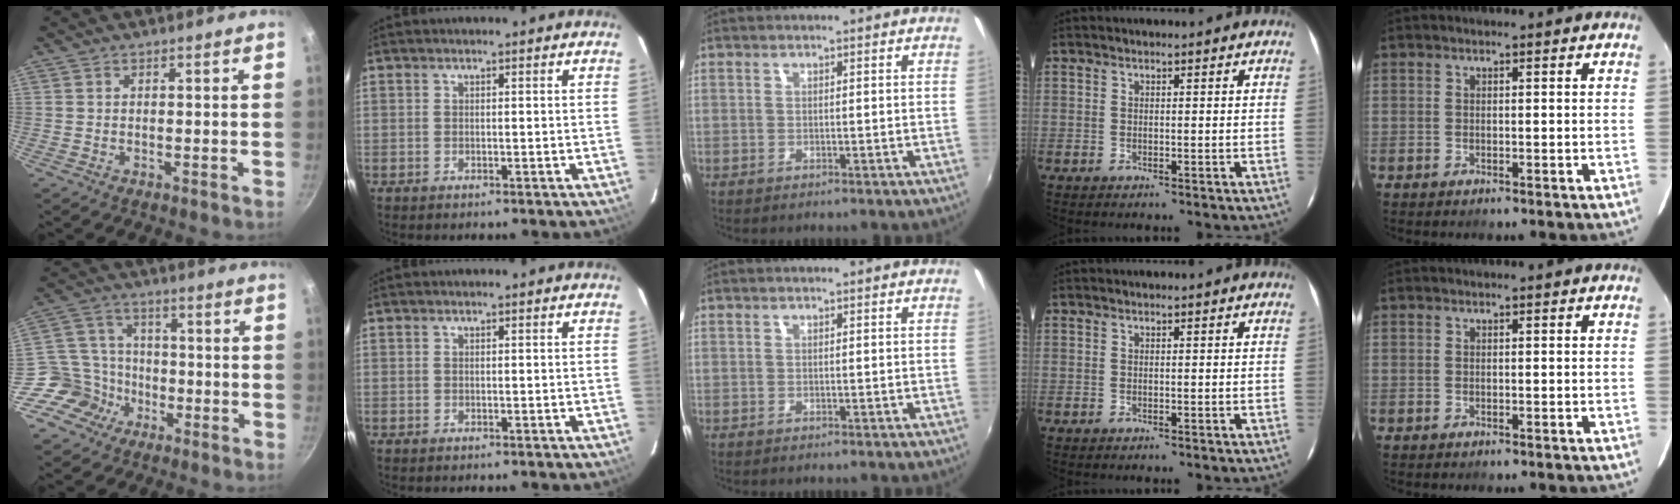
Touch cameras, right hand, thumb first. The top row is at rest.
{"thumb": {"total": 9.7, "force": [-4.9, 8.1, 2.3], "torque": [-0.007, 0.051, -0.098]}}